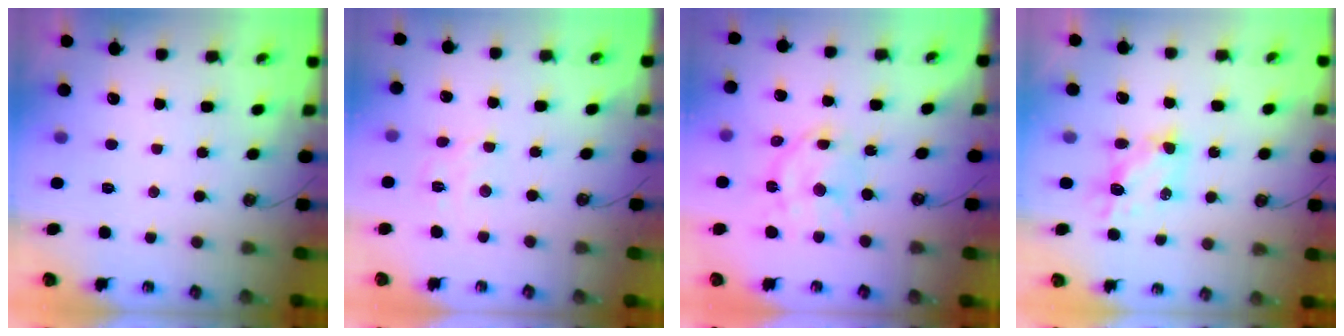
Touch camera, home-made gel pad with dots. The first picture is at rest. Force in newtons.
{"total": 3.8, "press": 3.8, "slide": 0.3}
{"total": 13.3, "press": 13.2, "slide": 0.9}
{"total": 5.9, "press": 5.9, "slide": 0.4}